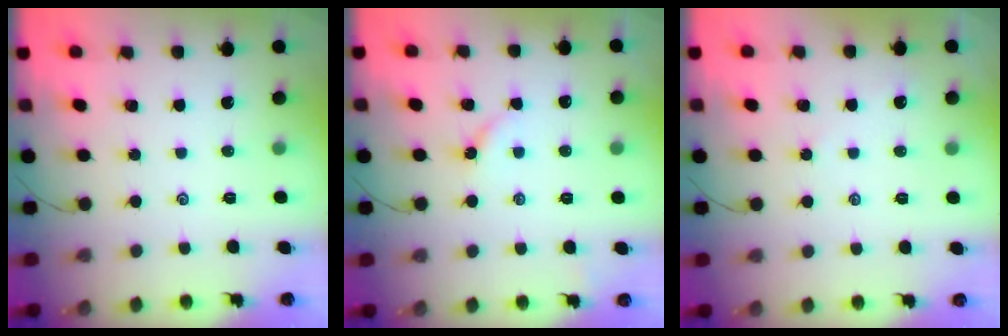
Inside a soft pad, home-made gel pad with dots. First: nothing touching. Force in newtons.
{"total": 2.7, "press": 2.7, "slide": 0.4}
{"total": 1.4, "press": 1.4, "slide": 0.4}